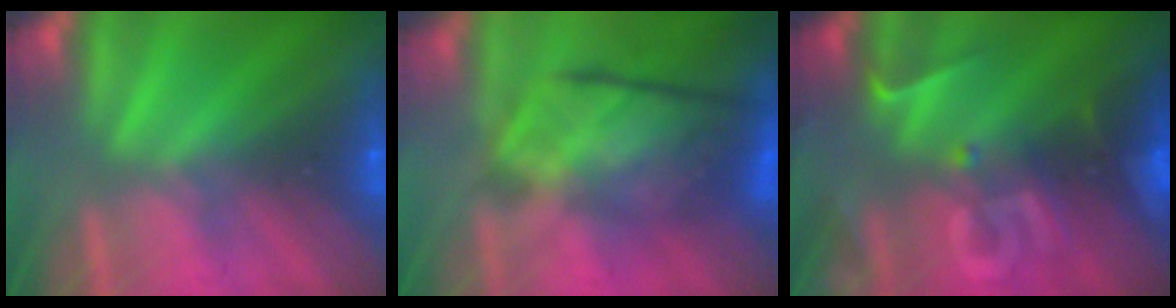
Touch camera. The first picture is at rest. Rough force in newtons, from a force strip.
{"total": 9.9}
{"total": 3.1}